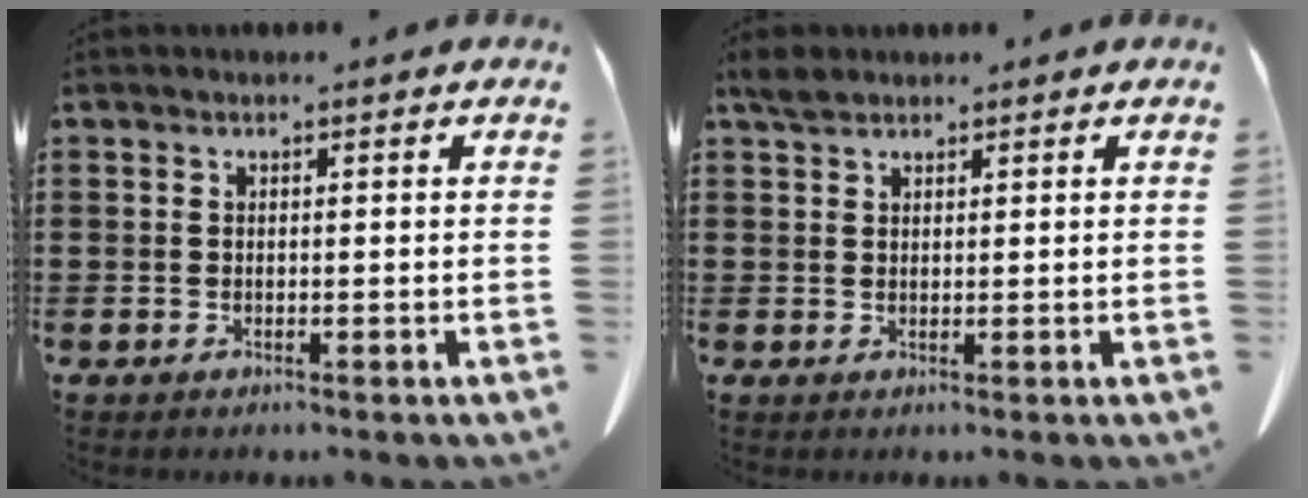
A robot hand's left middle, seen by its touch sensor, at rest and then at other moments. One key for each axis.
{"total": 2.0, "fx": 1.6, "fy": 0.8, "fz": 0.7, "tx": -0.018, "ty": 0.003, "tz": 0.033}